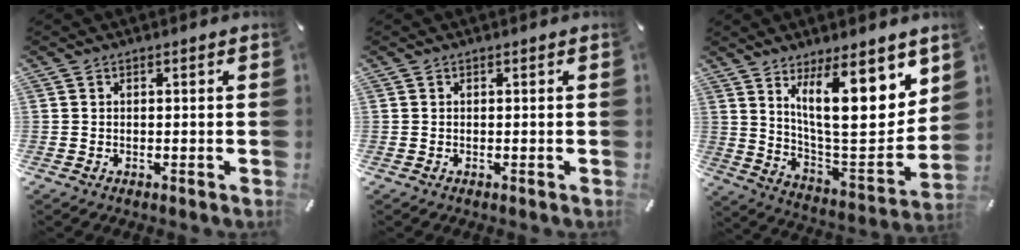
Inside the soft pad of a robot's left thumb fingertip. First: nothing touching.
{"total": 0.0}
{"total": 19.5, "force": [9.9, 6.8, 15.4], "torque": [-0.230, -0.068, 0.160]}